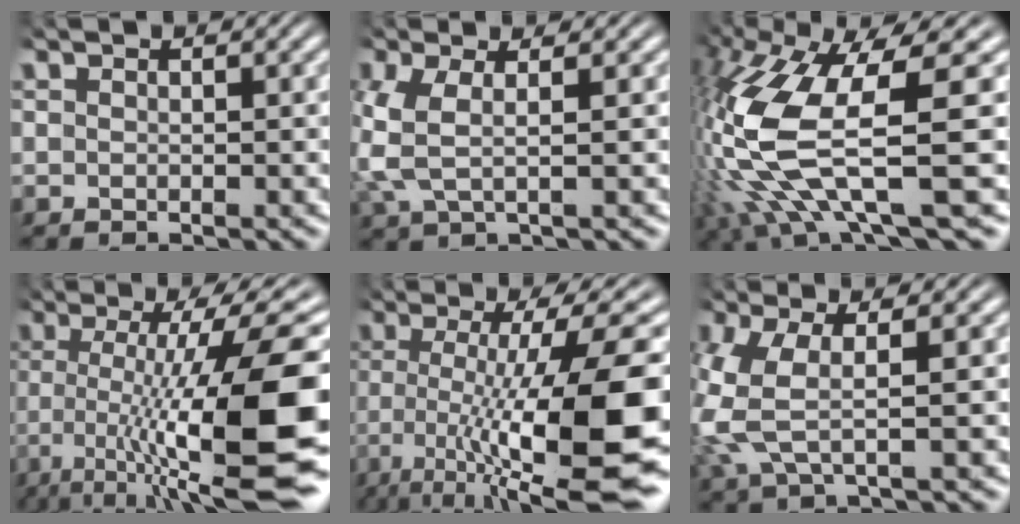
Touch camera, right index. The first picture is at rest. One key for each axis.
{"total": 4.1, "fx": -0.5, "fy": 3.0, "fz": 2.8, "tx": -0.094, "ty": -0.014, "tz": -0.006}
{"total": 10.8, "fx": -1.3, "fy": 4.6, "fz": 9.7, "tx": -0.231, "ty": -0.031, "tz": -0.007}
{"total": 14.3, "fx": -3.1, "fy": 4.3, "fz": 13.3, "tx": -0.187, "ty": -0.020, "tz": -0.031}
{"total": 13.1, "fx": -3.1, "fy": 4.3, "fz": 12.0, "tx": -0.181, "ty": -0.035, "tz": -0.023}
{"total": 5.7, "fx": -0.5, "fy": 3.8, "fz": 4.2, "tx": -0.118, "ty": -0.010, "tz": -0.008}